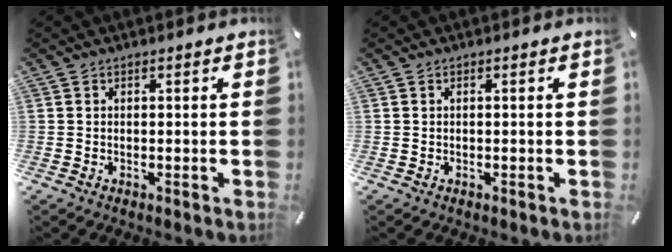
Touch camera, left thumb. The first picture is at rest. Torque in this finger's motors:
{"motor_torque": [0.02, 0.01, 0.00, 0.01, 0.00]}